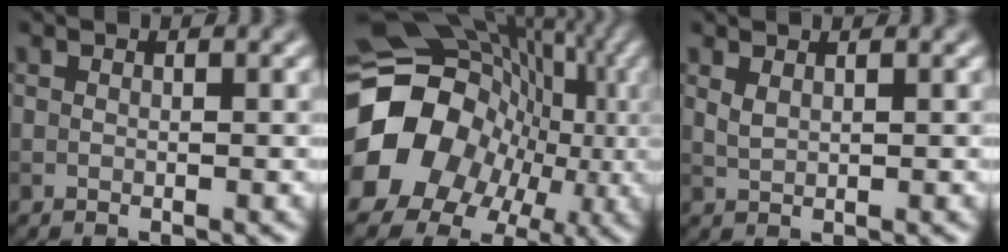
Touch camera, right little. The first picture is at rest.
{"total": 19.9, "force": [-3.0, 17.7, 8.6], "torque": [-0.169, -0.015, -0.069]}
{"total": 1.1, "force": [0.9, 0.2, 0.6], "torque": [-0.019, 0.002, 0.021]}